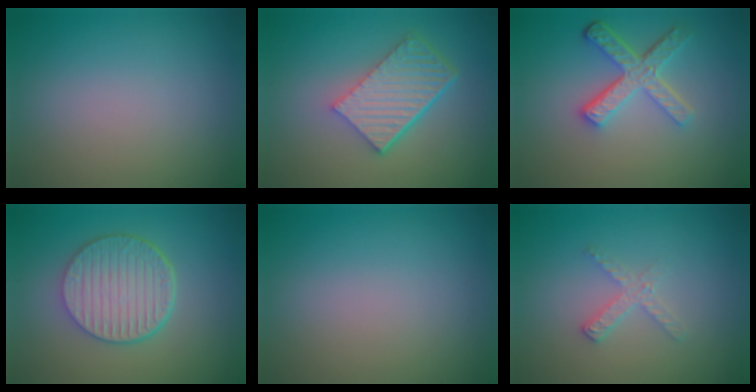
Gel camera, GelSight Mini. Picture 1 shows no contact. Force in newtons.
{"total": 6.2, "press": 4.2, "slide": 4.5}
{"total": 4.6, "press": 3.4, "slide": 3.1}
{"total": 6.3, "press": 4.6, "slide": 4.3}
{"total": 0.0}
{"total": 1.7, "press": 1.7, "slide": 0.2}